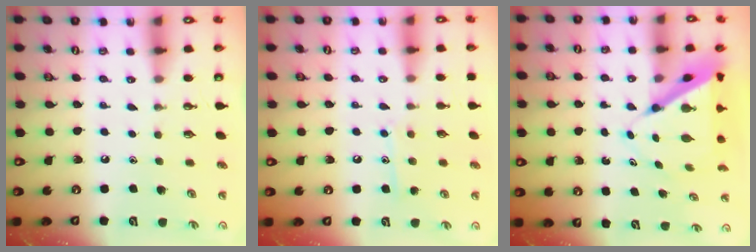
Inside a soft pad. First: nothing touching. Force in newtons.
{"total": 8.3, "press": 8.2, "slide": 0.6}
{"total": 8.1, "press": 8.1, "slide": 0.8}